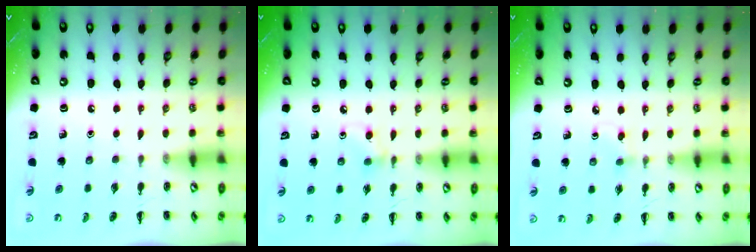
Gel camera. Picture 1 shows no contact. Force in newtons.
{"total": 5.1, "press": 4.6, "slide": 2.0}
{"total": 2.6, "press": 2.4, "slide": 1.2}